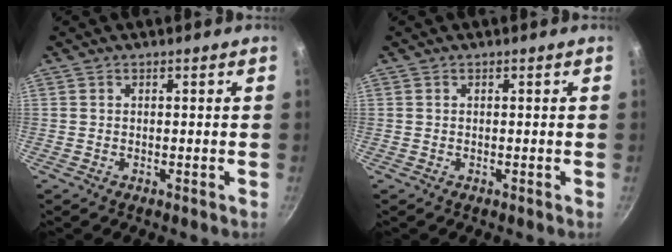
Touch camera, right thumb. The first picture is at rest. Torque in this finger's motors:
{"motor_torque": [0.01, 0.00, 0.12, 0.11, 0.04]}